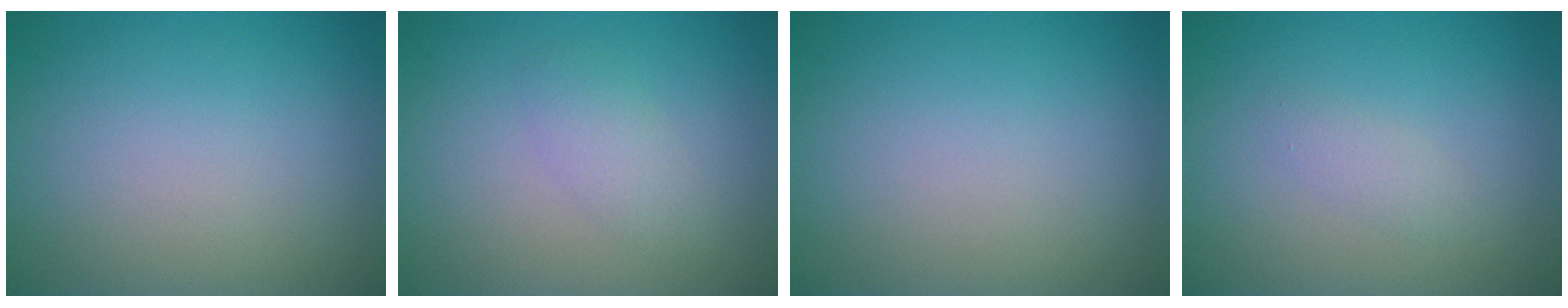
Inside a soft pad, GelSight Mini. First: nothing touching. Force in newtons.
{"total": 1.6, "press": 1.6, "slide": 0.1}
{"total": 0.0}
{"total": 1.0, "press": 1.0, "slide": 0.1}